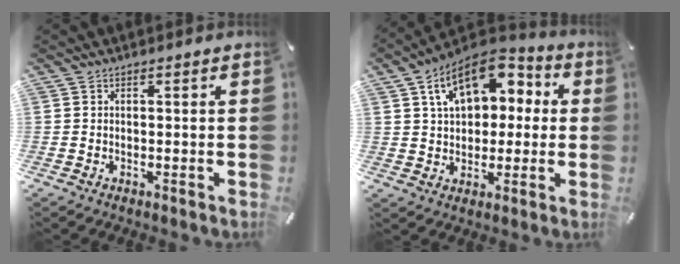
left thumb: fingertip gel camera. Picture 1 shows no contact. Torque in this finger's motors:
{"motor_torque": [2.49, 2.52, 1.49, -1.28, 0.19]}